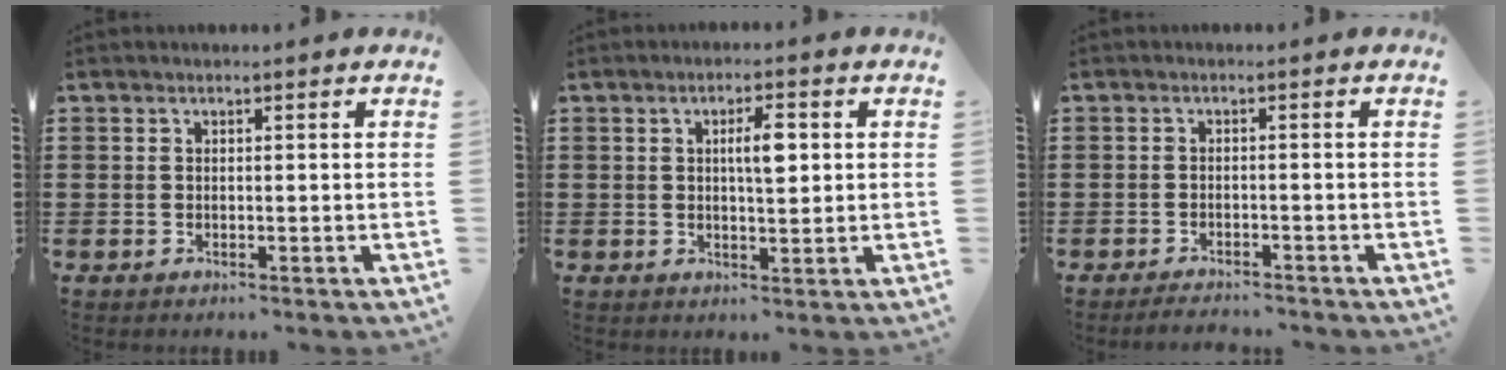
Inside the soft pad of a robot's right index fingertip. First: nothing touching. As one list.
[{"total": 4.4, "force": [0.9, 1.3, 4.1], "torque": [-0.073, 0.007, 0.009]}, {"total": 2.1, "force": [-2.1, 0.0, 0.0], "torque": [-0.003, -0.001, -0.042]}]